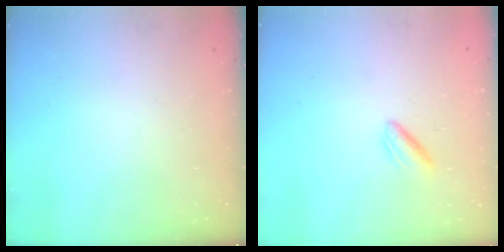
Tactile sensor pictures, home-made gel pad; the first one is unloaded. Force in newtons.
{"total": 2.3, "press": 2.1, "slide": 1.0}